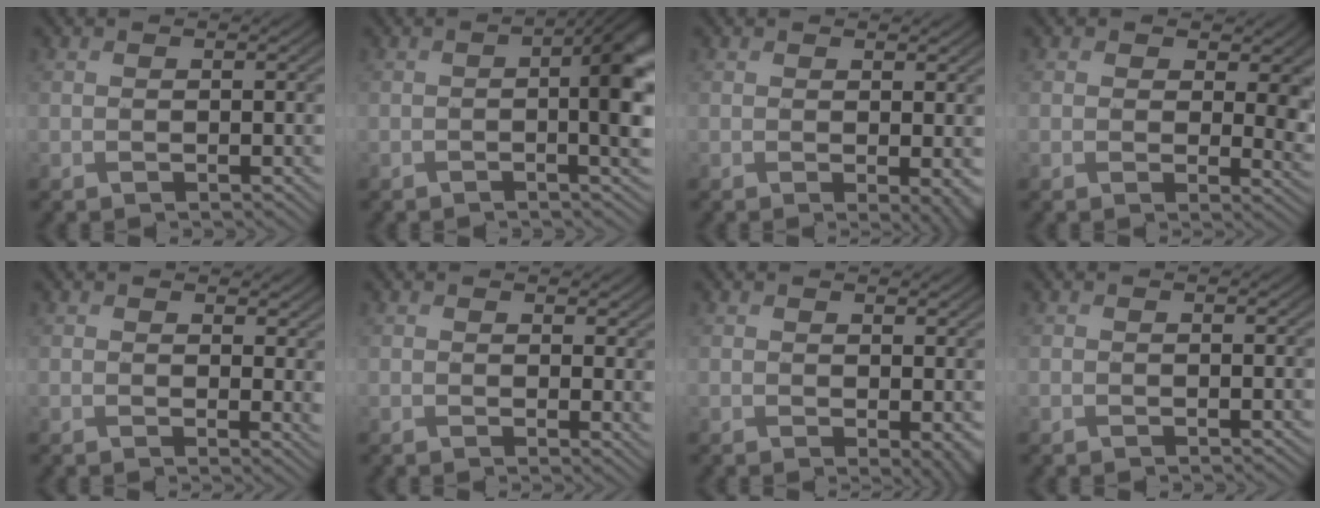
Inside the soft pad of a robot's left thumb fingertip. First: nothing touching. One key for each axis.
{"total": 5.6, "fx": -0.5, "fy": 1.6, "fz": 5.3, "tx": -0.067, "ty": -0.001, "tz": -0.008}
{"total": 2.6, "fx": 0.2, "fy": 1.0, "fz": 2.4, "tx": -0.031, "ty": -0.008, "tz": 0.005}
{"total": 6.2, "fx": 1.6, "fy": 4.3, "fz": 4.1, "tx": -0.065, "ty": -0.017, "tz": 0.020}
{"total": 3.0, "fx": 1.5, "fy": 1.6, "fz": 2.1, "tx": -0.028, "ty": -0.006, "tz": 0.027}
{"total": 2.3, "fx": 1.2, "fy": 1.0, "fz": 1.7, "tx": -0.023, "ty": -0.005, "tz": 0.020}
{"total": 3.0, "fx": 0.4, "fy": 1.7, "fz": 2.4, "tx": -0.033, "ty": -0.009, "tz": 0.011}
{"total": 0.0}